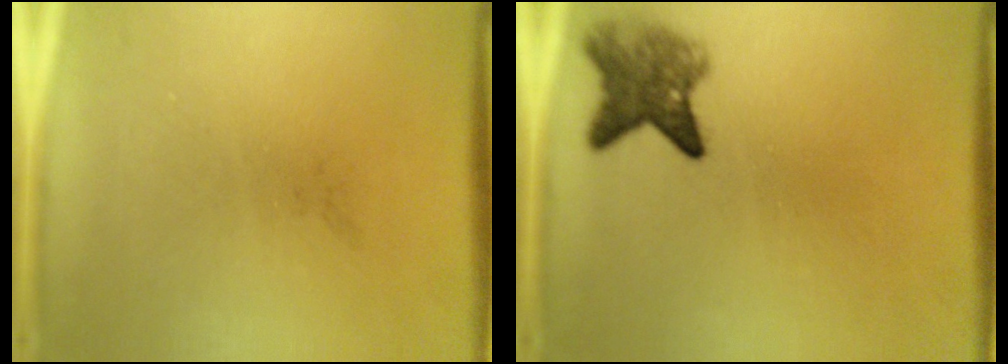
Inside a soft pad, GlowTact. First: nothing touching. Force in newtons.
{"total": 4.9}